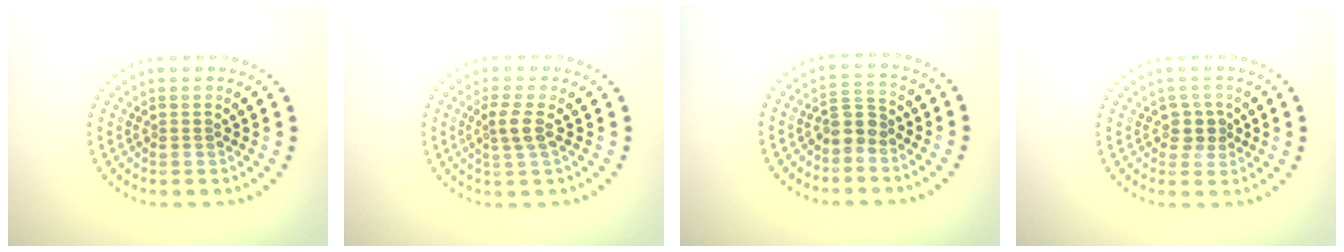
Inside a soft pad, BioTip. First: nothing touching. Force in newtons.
{"total": 2.0, "press": 1.6, "slide": 1.2}
{"total": 2.1, "press": 1.8, "slide": 1.2}
{"total": 1.8, "press": 1.4, "slide": 1.2}